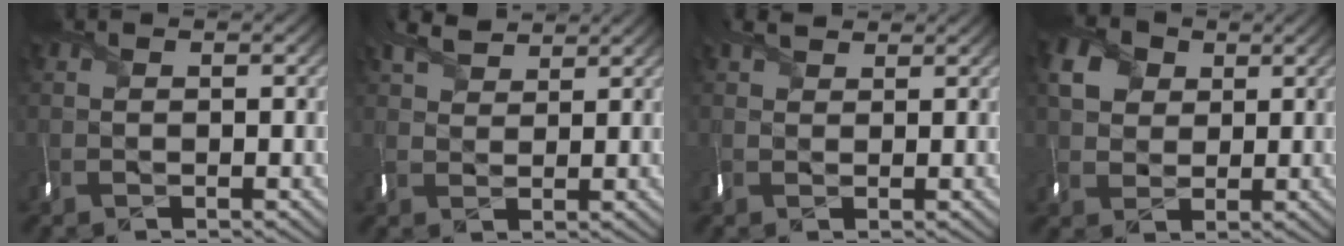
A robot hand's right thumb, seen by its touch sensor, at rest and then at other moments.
{"total": 2.7, "force": [2.6, 0.8, 0.2], "torque": [-0.026, 0.008, 0.048]}
{"total": 1.5, "force": [1.2, 0.2, -0.8], "torque": [0.004, 0.006, 0.020]}
{"total": 3.4, "force": [1.5, 2.9, 0.6], "torque": [-0.030, 0.005, 0.021]}